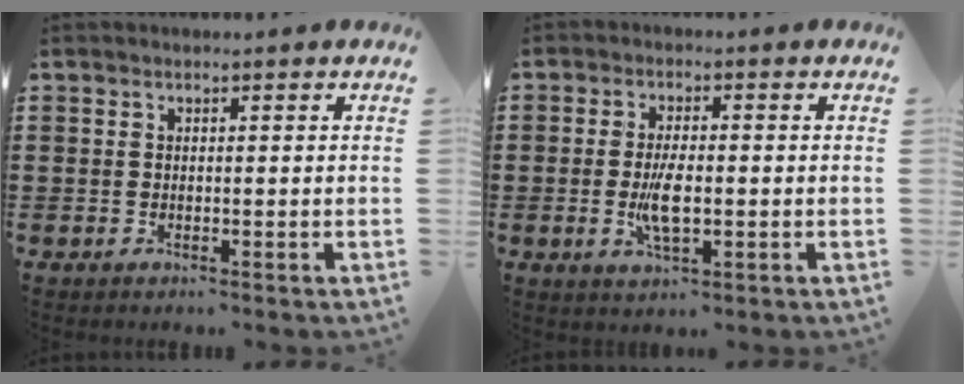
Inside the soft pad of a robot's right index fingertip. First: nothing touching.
{"total": 5.5, "force": [-0.7, 2.1, 5.1], "torque": [-0.109, -0.006, -0.018]}